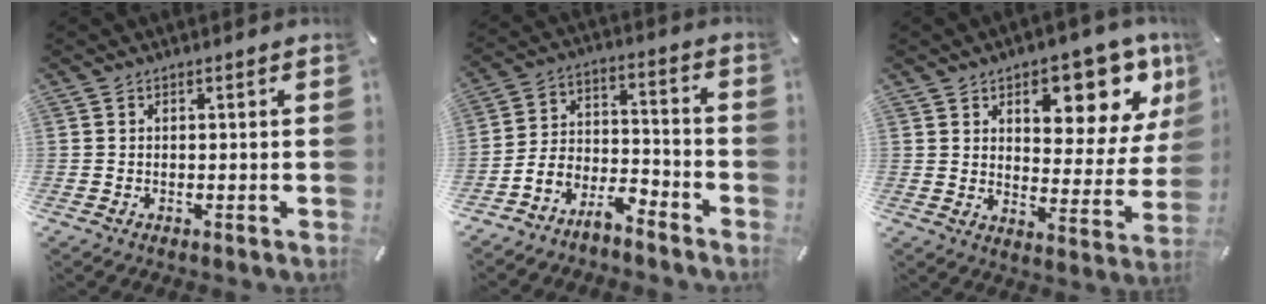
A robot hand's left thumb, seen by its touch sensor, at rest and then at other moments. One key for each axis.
{"total": 7.9, "fx": -6.9, "fy": 3.2, "fz": 2.0, "tx": -0.031, "ty": 0.027, "tz": -0.132}
{"total": 12.3, "fx": 7.8, "fy": 6.5, "fz": 7.0, "tx": -0.069, "ty": -0.071, "tz": 0.129}